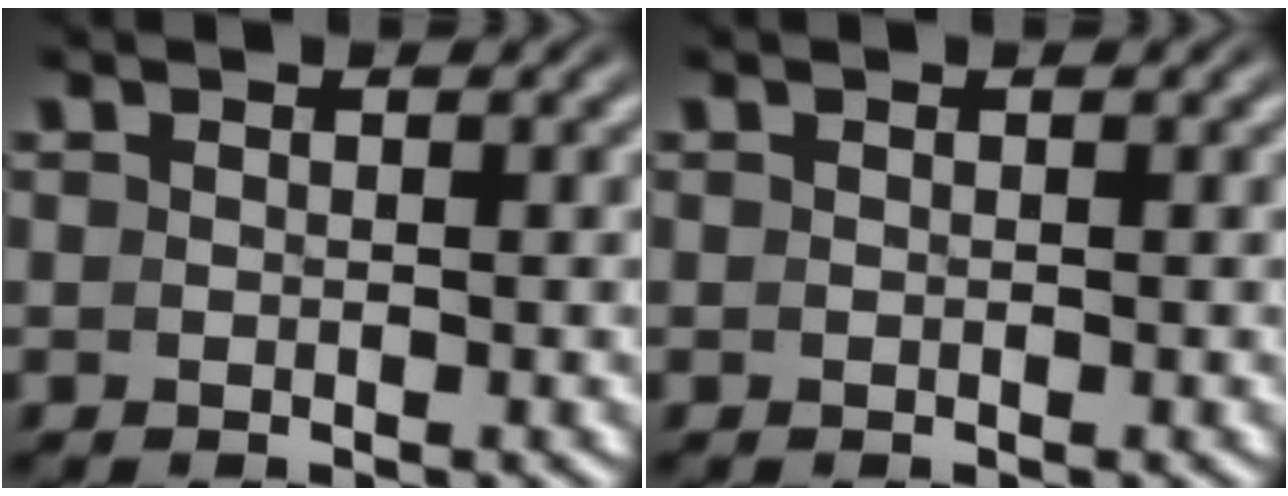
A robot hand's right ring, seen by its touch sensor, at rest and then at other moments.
{"total": 0.0}